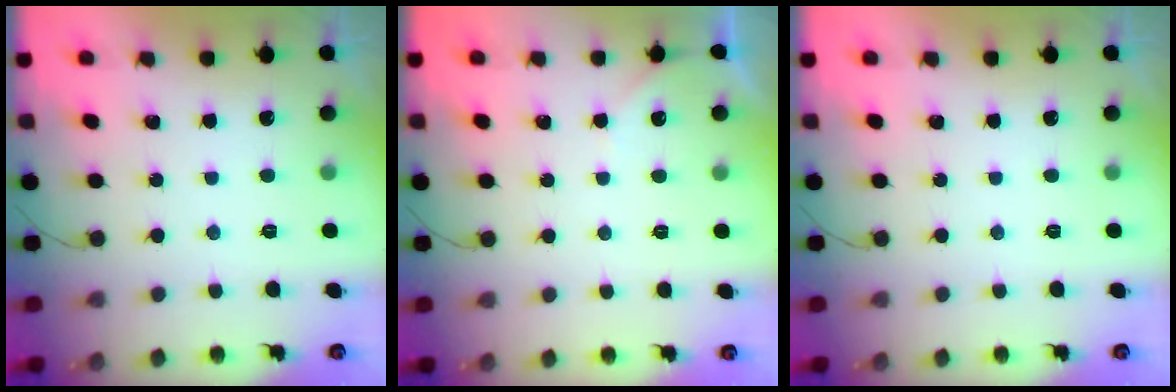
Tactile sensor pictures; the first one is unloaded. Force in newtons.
{"total": 3.1, "press": 3.1, "slide": 0.3}
{"total": 0.0}